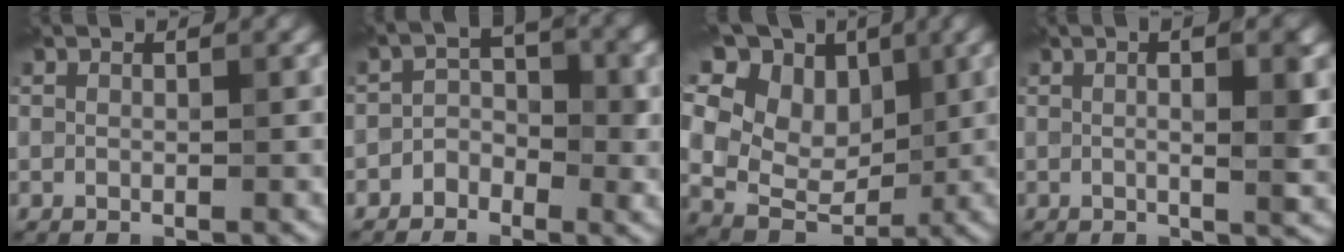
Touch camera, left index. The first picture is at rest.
{"total": 2.5, "force": [-1.4, 1.6, 1.3], "torque": [-0.016, 0.012, -0.027]}
{"total": 13.9, "force": [6.0, 9.5, 8.2], "torque": [-0.168, 0.057, 0.087]}
{"total": 5.5, "force": [0.7, 1.3, 5.3], "torque": [-0.060, 0.013, 0.001]}